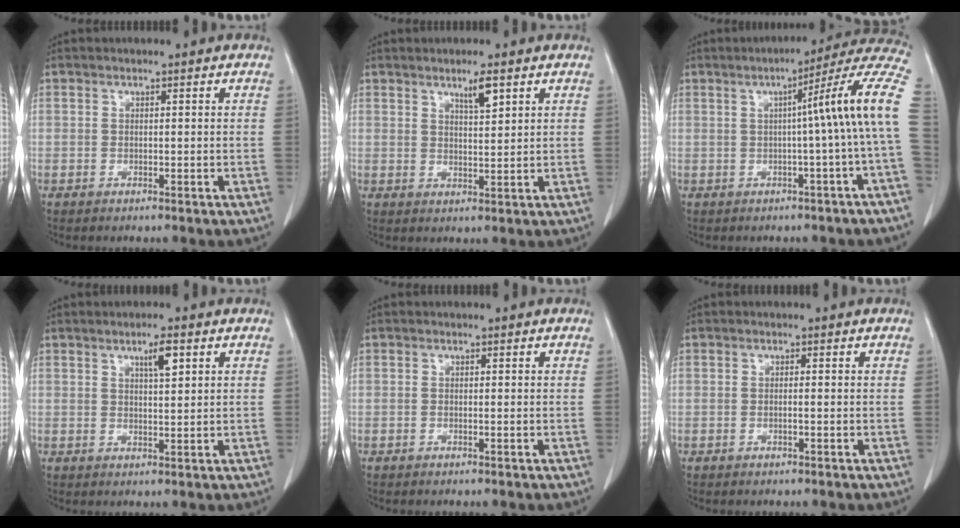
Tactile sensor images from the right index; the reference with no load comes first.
{"total": 3.3, "force": [2.1, 0.4, 2.5], "torque": [-0.045, -0.003, 0.038]}
{"total": 12.4, "force": [0.3, -1.8, 12.3], "torque": [-0.142, 0.028, -0.006]}
{"total": 3.4, "force": [1.7, 0.5, 2.9], "torque": [-0.048, -0.001, 0.028]}
{"total": 0.0}
{"total": 0.6, "force": [-0.1, 0.0, 0.6], "torque": [-0.010, 0.003, 0.000]}